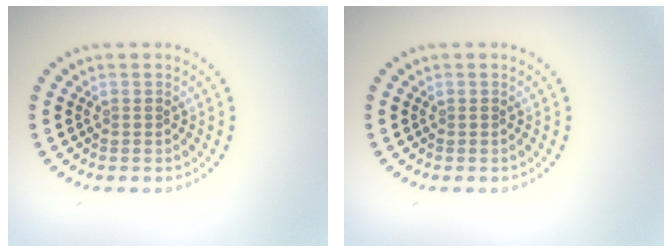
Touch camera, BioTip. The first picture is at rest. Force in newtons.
{"total": 0.0}